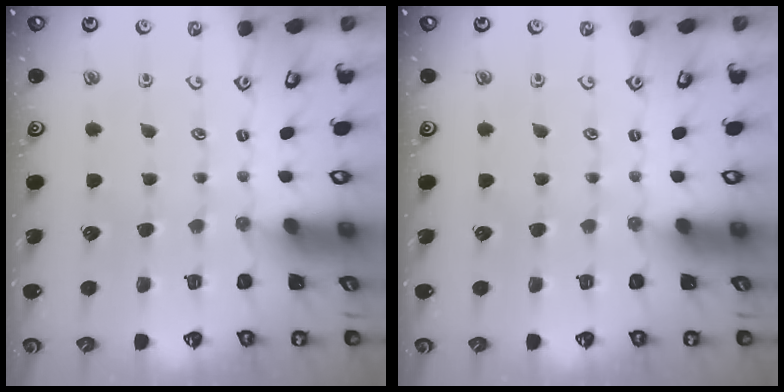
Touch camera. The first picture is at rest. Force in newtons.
{"total": 0.0}